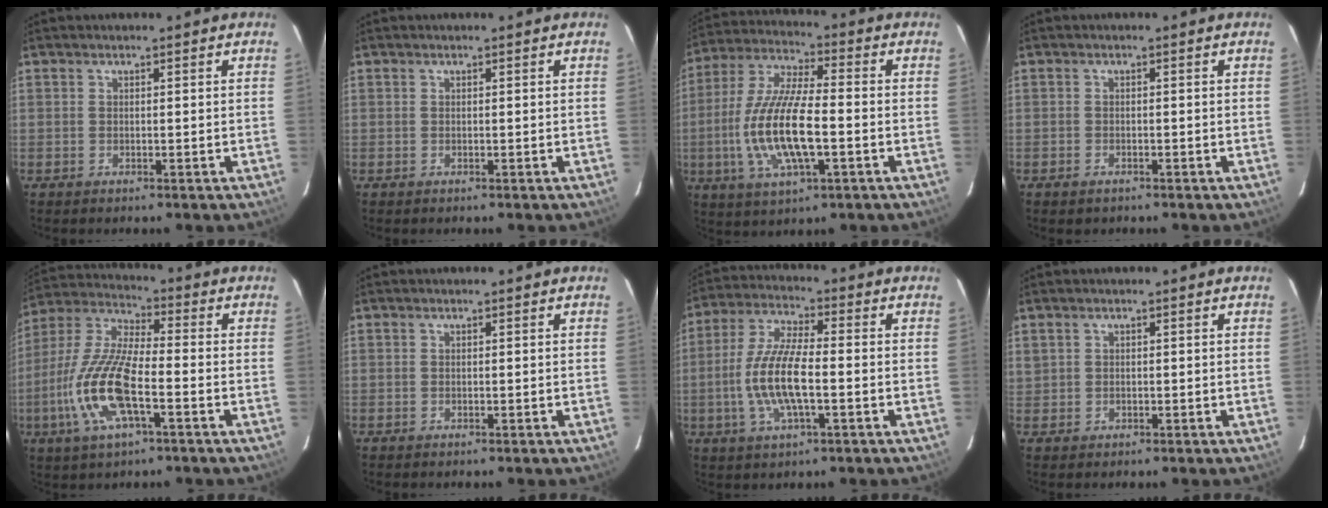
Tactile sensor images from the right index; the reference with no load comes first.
{"total": 0.0}
{"total": 15.8, "force": [-3.2, 4.9, 14.7], "torque": [-0.303, -0.007, -0.060]}
{"total": 1.3, "force": [-0.9, 0.8, 0.3], "torque": [-0.008, 0.000, -0.014]}
{"total": 15.6, "force": [-5.0, 4.5, 14.0], "torque": [-0.302, -0.009, -0.103]}
{"total": 0.0}
{"total": 11.7, "force": [-2.3, 3.3, 11.0], "torque": [-0.227, -0.002, -0.047]}
{"total": 1.3, "force": [0.6, 1.2, 0.3], "torque": [0.000, 0.005, 0.013]}